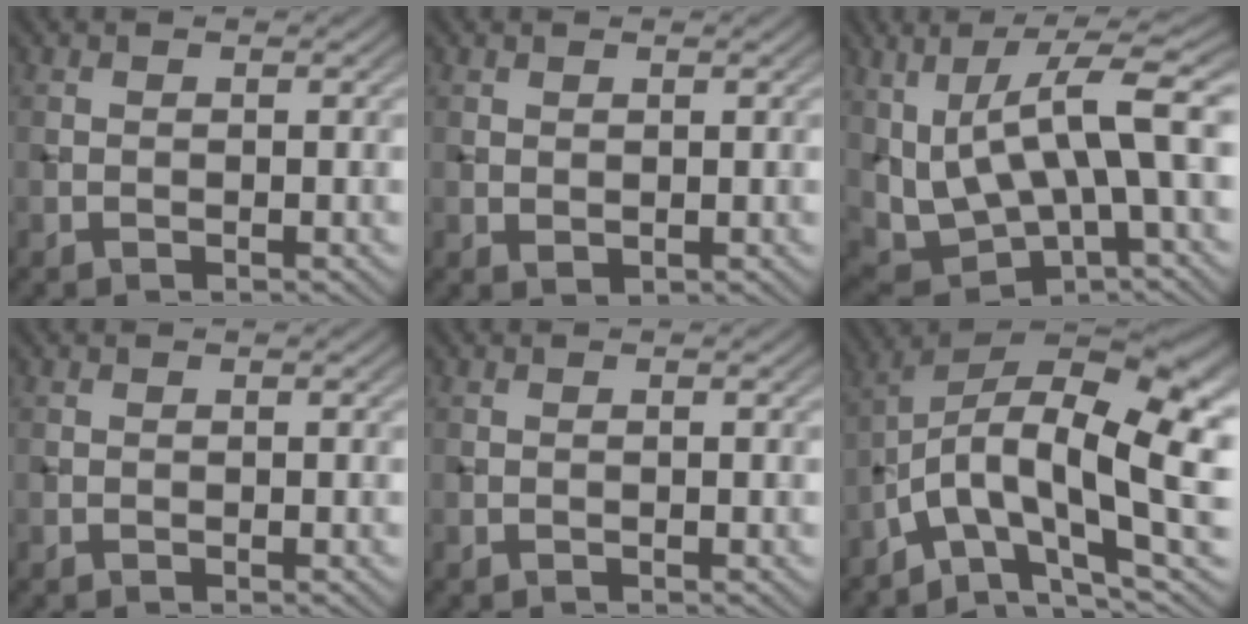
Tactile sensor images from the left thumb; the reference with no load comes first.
{"total": 1.0, "force": [0.5, 0.6, 0.5], "torque": [-0.012, -0.003, 0.015]}
{"total": 13.8, "force": [3.1, 4.8, 12.6], "torque": [-0.251, -0.007, 0.069]}
{"total": 0.0}
{"total": 0.0}
{"total": 15.1, "force": [-2.7, 5.3, 13.9], "torque": [-0.231, 0.014, -0.053]}